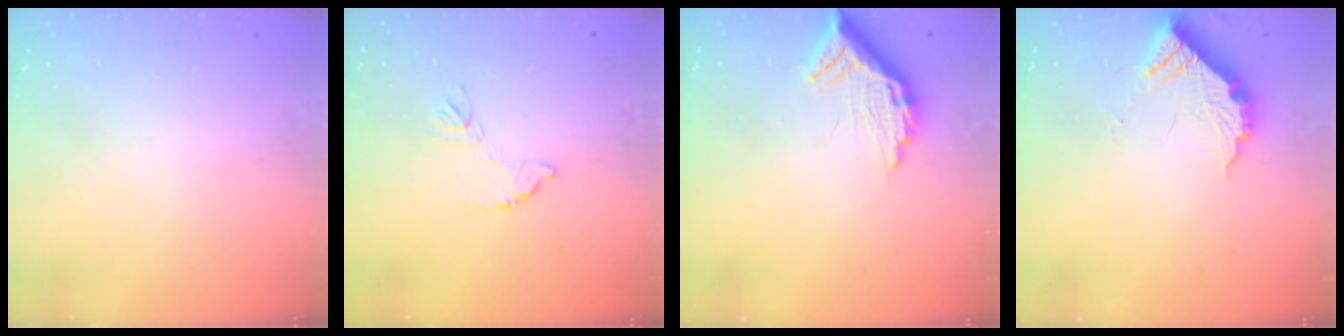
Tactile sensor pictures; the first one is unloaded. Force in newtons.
{"total": 7.2, "press": 7.2, "slide": 0.5}
{"total": 12.5, "press": 12.5, "slide": 0.7}
{"total": 10.4, "press": 10.4, "slide": 0.4}